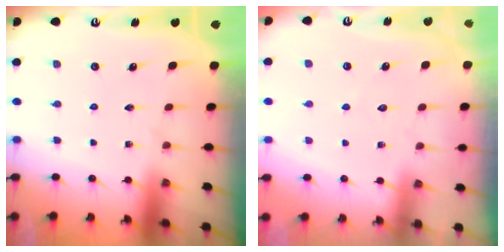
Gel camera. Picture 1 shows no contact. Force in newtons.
{"total": 3.0, "press": 2.9, "slide": 0.3}